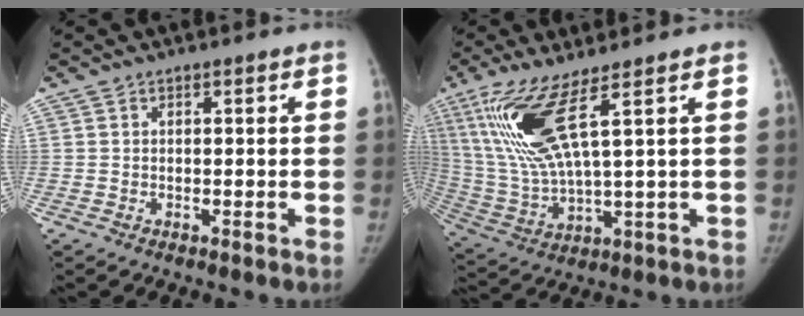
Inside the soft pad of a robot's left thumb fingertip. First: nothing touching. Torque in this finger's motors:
{"motor_torque": [1.58, 0.69, 1.92, -0.85, 0.72]}